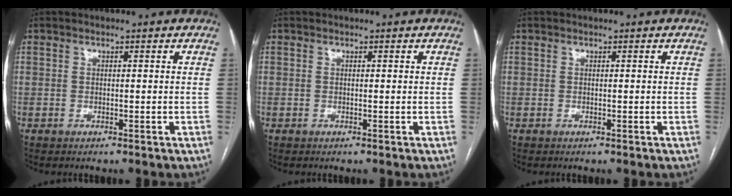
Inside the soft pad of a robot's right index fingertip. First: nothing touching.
{"total": 0.0}
{"total": 0.0}